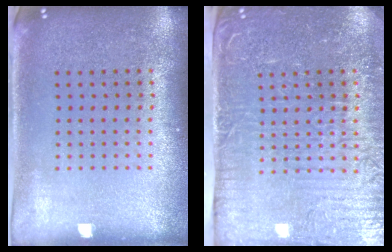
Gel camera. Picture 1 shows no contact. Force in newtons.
{"total": 5.1, "press": 4.4, "slide": 2.6}